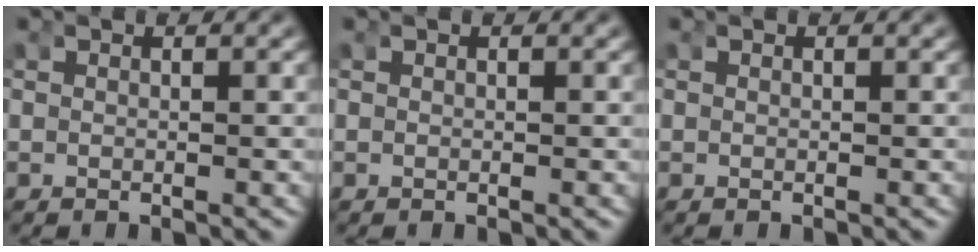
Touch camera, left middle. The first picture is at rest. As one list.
[{"total": 0.0}, {"total": 0.0}]